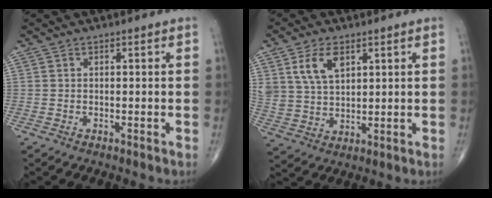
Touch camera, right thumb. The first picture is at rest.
{"total": 8.2, "force": [3.8, 4.8, 5.5], "torque": [-0.097, -0.013, 0.080]}